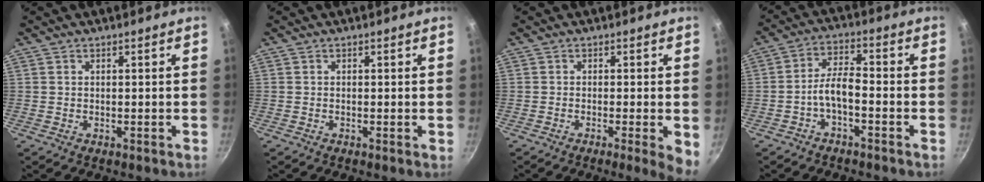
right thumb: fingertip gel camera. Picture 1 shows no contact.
{"total": 0.0}
{"total": 4.6, "force": [-1.2, 0.6, 4.4], "torque": [-0.052, 0.000, -0.017]}
{"total": 6.7, "force": [-2.9, 2.7, 5.4], "torque": [-0.105, 0.042, -0.060]}